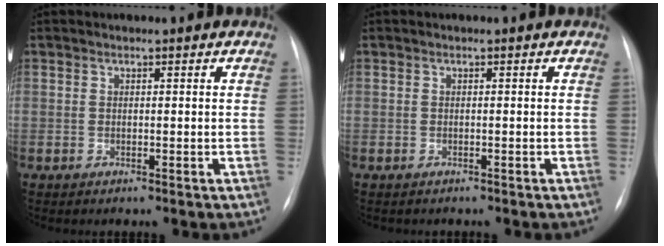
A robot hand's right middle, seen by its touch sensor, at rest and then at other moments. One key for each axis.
{"total": 1.1, "fx": -1.0, "fy": 0.4, "fz": 0.3, "tx": -0.013, "ty": -0.002, "tz": -0.010}